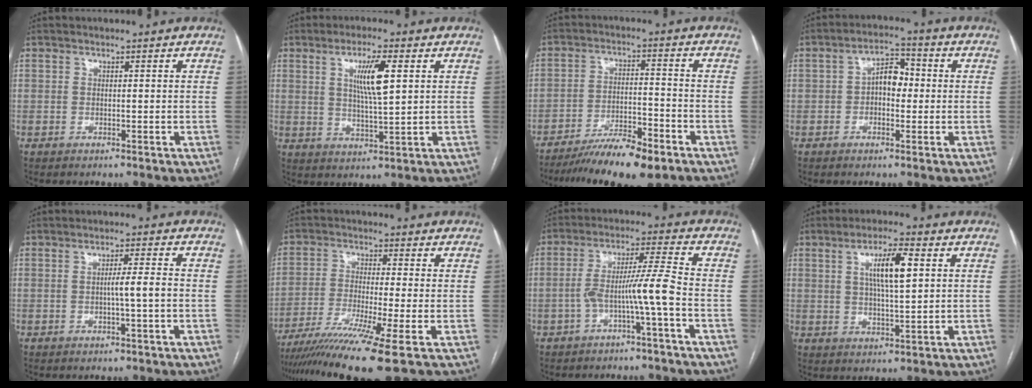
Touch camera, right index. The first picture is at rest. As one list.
[{"total": 7.3, "force": [2.3, 0.6, 6.9], "torque": [-0.127, -0.003, 0.042]}, {"total": 10.8, "force": [-8.1, 1.9, 6.8], "torque": [-0.111, -0.017, -0.137]}, {"total": 5.2, "force": [-0.1, 2.9, 4.3], "torque": [-0.071, 0.022, -0.005]}, {"total": 3.3, "force": [-0.6, -0.3, 3.3], "torque": [-0.052, 0.002, -0.009]}, {"total": 11.9, "force": [-8.1, -1.9, 8.5], "torque": [-0.149, -0.033, -0.132]}, {"total": 7.6, "force": [-2.6, -1.0, 7.0], "torque": [-0.129, 0.025, -0.045]}, {"total": 7.7, "force": [2.2, 1.2, 7.2], "torque": [-0.130, 0.007, 0.041]}]